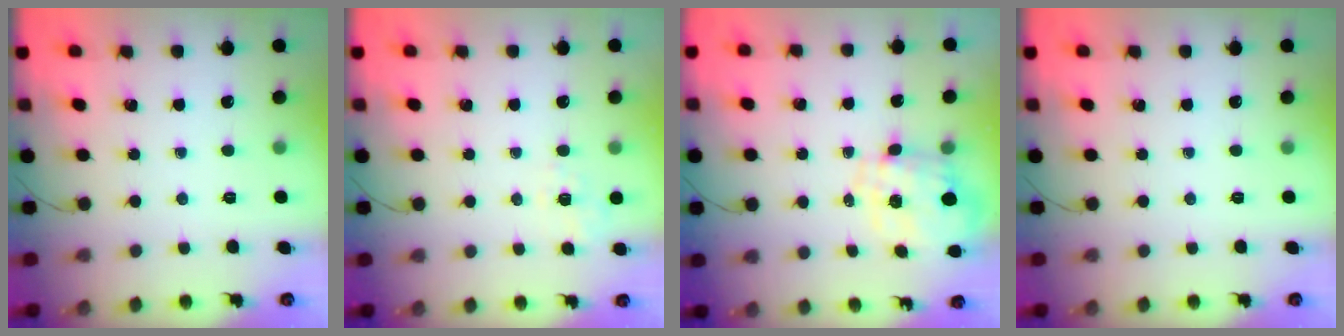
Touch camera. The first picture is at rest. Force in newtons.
{"total": 1.6, "press": 0.1, "slide": 1.6}
{"total": 1.7, "press": 1.6, "slide": 0.6}
{"total": 0.0}